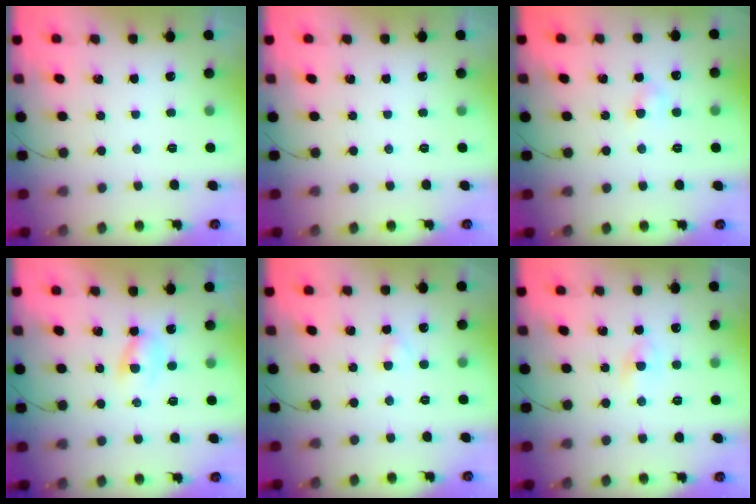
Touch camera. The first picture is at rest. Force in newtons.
{"total": 0.0}
{"total": 2.8, "press": 2.6, "slide": 1.0}
{"total": 2.0, "press": 1.8, "slide": 0.9}
{"total": 1.6, "press": 1.4, "slide": 0.7}
{"total": 2.3, "press": 2.1, "slide": 0.9}